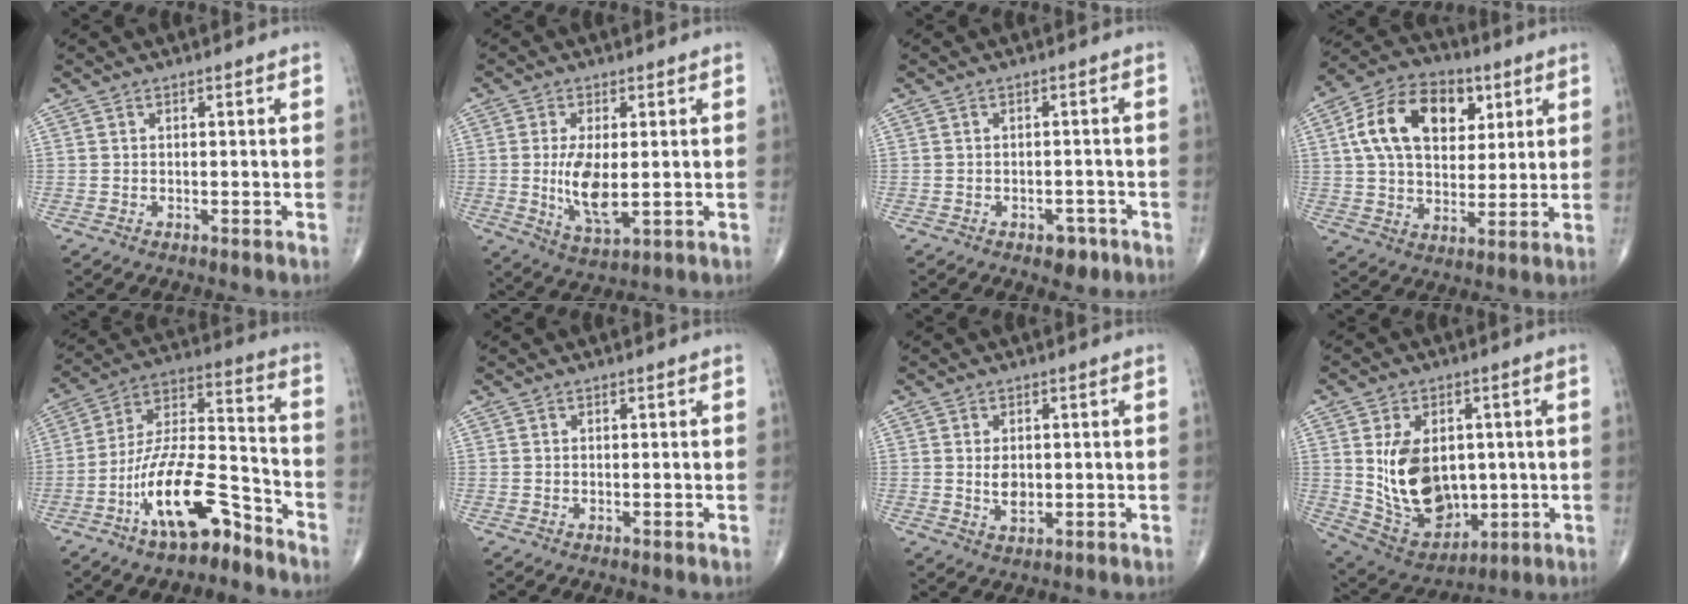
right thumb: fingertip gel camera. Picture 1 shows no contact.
{"total": 8.6, "force": [-0.2, 3.6, 7.8], "torque": [-0.146, -0.020, 0.006]}
{"total": 3.5, "force": [-2.0, 2.1, 2.0], "torque": [-0.009, 0.010, -0.021]}
{"total": 17.4, "force": [5.5, 11.4, 11.9], "torque": [-0.182, 0.000, 0.092]}
{"total": 16.6, "force": [-9.9, 6.2, 11.8], "torque": [-0.205, 0.086, -0.180]}
{"total": 0.0}
{"total": 3.5, "force": [0.2, 2.2, 2.7], "torque": [-0.037, -0.006, 0.010]}
{"total": 16.1, "force": [0.8, 11.1, 11.6], "torque": [-0.161, -0.012, 0.044]}